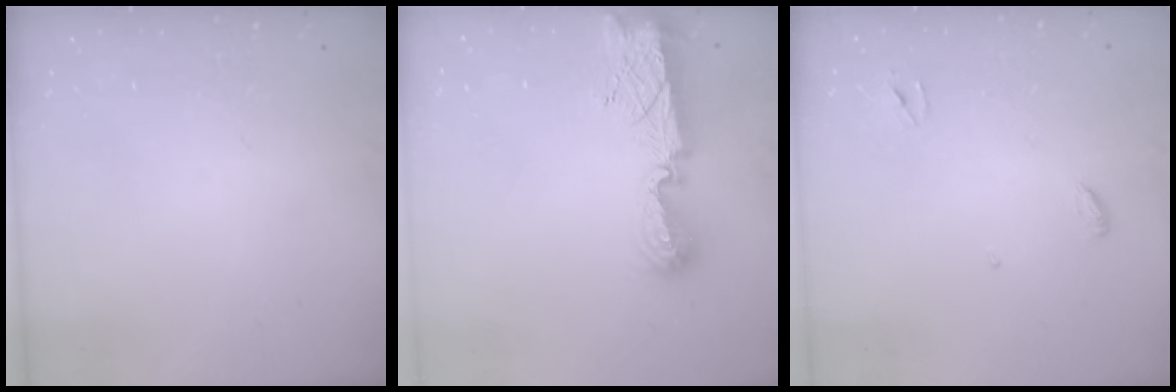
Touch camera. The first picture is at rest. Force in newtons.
{"total": 9.8, "press": 9.8, "slide": 0.5}
{"total": 3.3, "press": 3.3, "slide": 0.3}